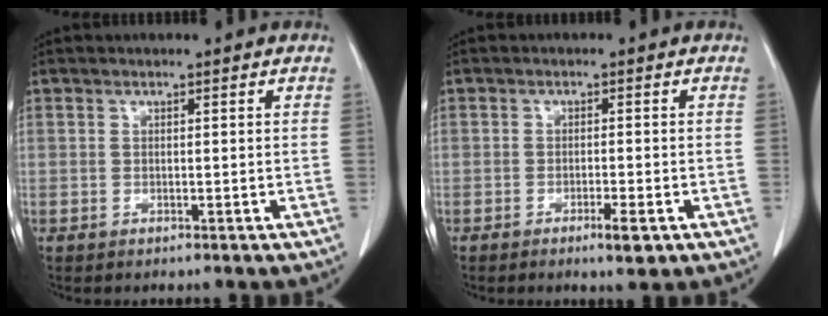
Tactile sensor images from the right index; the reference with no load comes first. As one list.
[{"total": 3.0, "force": [-1.6, 0.5, 2.5], "torque": [-0.039, -0.003, -0.022]}]